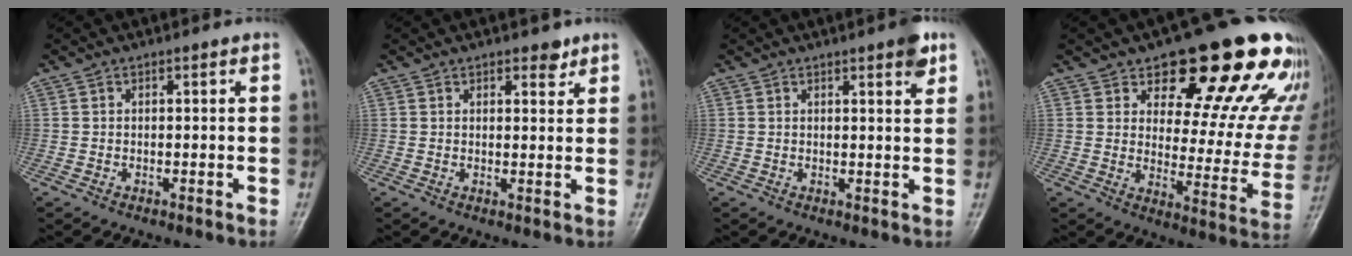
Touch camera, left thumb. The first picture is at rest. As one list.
[{"total": 2.9, "force": [2.0, 1.5, 1.5], "torque": [-0.001, -0.010, 0.028]}, {"total": 1.4, "force": [0.7, 0.5, 1.1], "torque": [-0.010, 0.000, 0.008]}, {"total": 23.0, "force": [14.9, 9.1, 15.0], "torque": [-0.140, -0.073, 0.196]}]